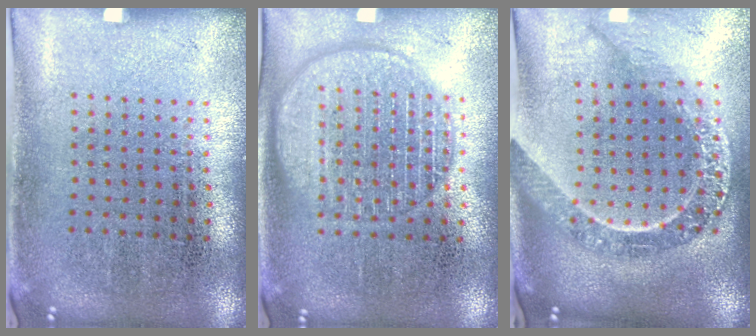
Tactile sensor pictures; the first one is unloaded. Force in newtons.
{"total": 2.3, "press": 2.3, "slide": 0.3}
{"total": 2.5, "press": 2.1, "slide": 1.4}